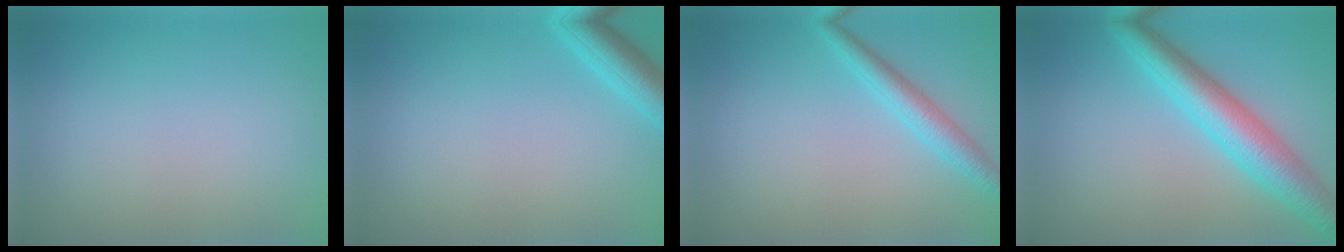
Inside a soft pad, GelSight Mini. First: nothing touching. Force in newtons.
{"total": 2.9, "press": 2.9, "slide": 0.2}
{"total": 2.6, "press": 2.5, "slide": 0.1}
{"total": 5.7, "press": 5.7, "slide": 0.2}